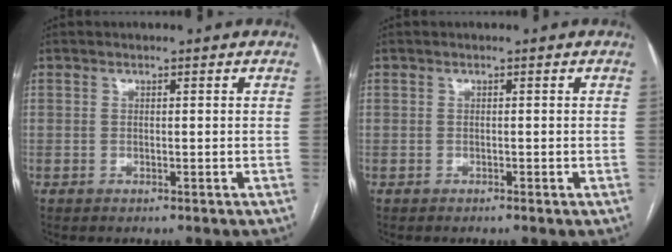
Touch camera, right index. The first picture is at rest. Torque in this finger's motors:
{"motor_torque": [-0.34, 0.04, -0.82, -0.21]}